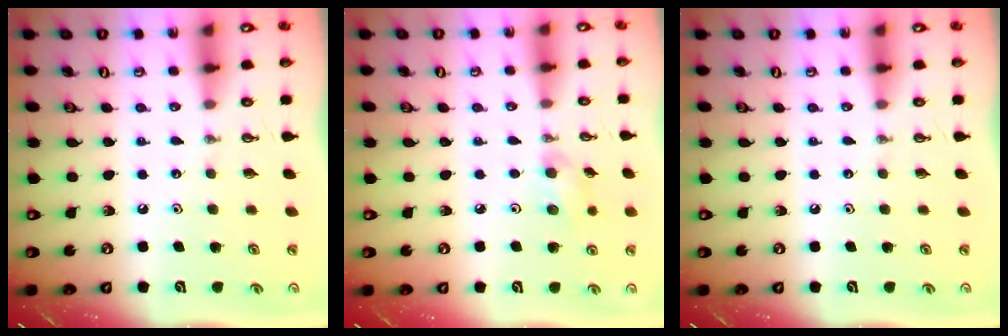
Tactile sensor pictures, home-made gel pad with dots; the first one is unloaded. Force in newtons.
{"total": 7.4, "press": 5.6, "slide": 4.8}
{"total": 0.0}